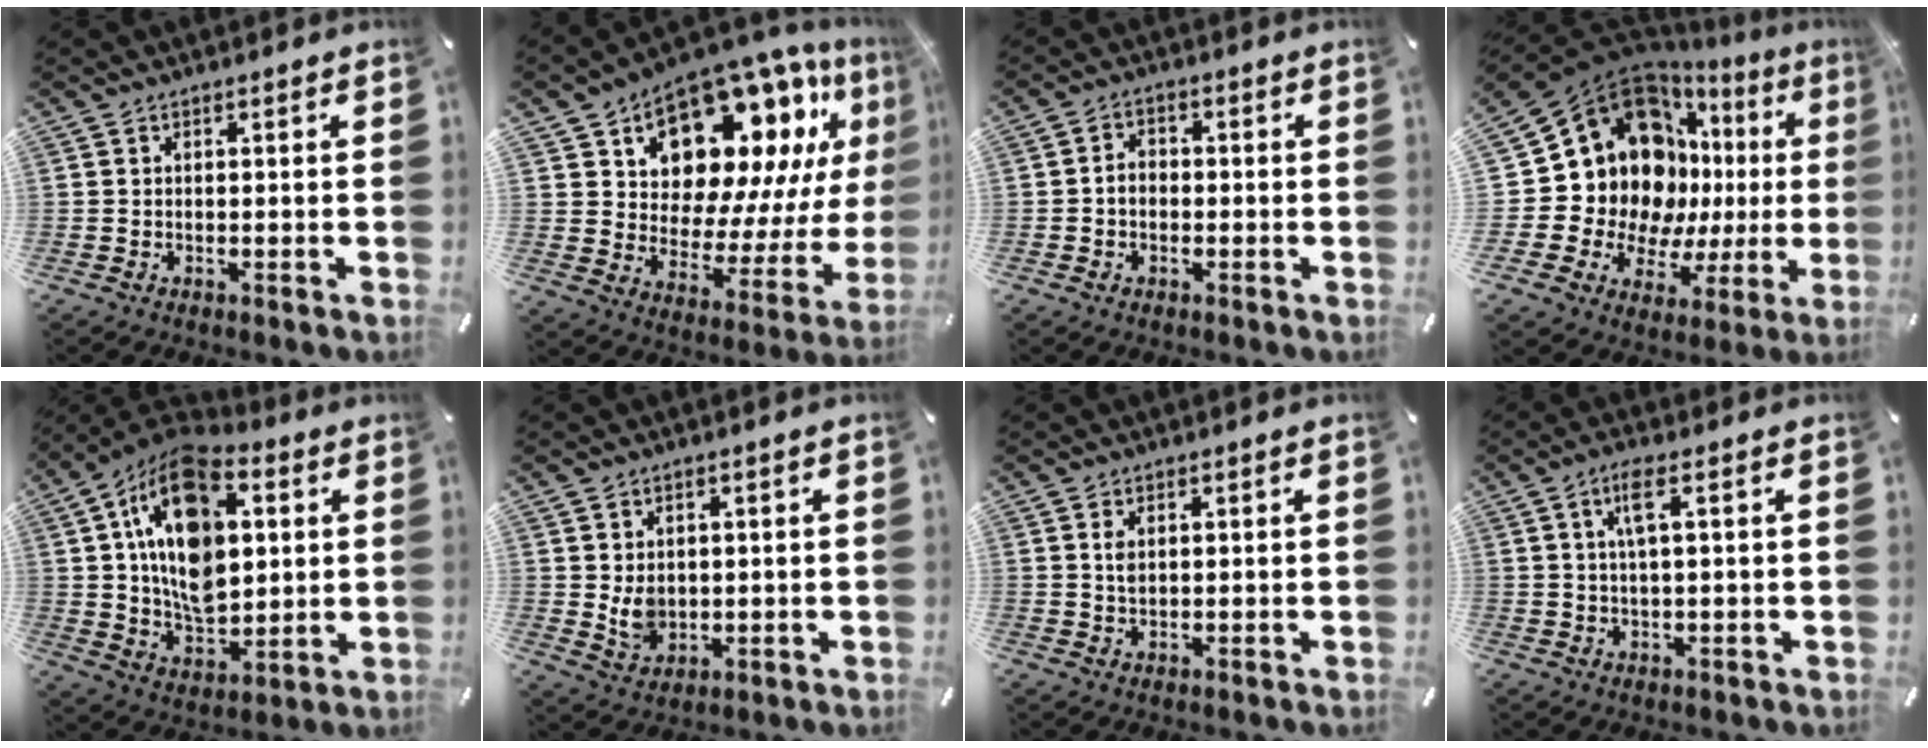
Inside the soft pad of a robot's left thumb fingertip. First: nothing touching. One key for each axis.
{"total": 17.2, "fx": 11.6, "fy": 9.9, "fz": 7.9, "tx": -0.115, "ty": -0.102, "tz": 0.199}
{"total": 3.5, "fx": -0.8, "fy": 2.6, "fz": 2.1, "tx": -0.040, "ty": 0.009, "tz": -0.016}
{"total": 21.9, "fx": 7.1, "fy": 16.0, "fz": 13.2, "tx": -0.234, "ty": -0.080, "tz": 0.145}
{"total": 19.4, "fx": 5.0, "fy": 12.6, "fz": 13.9, "tx": -0.261, "ty": -0.010, "tz": 0.085}
{"total": 5.1, "fx": 0.9, "fy": 4.4, "fz": 2.5, "tx": -0.047, "ty": -0.005, "tz": 0.015}
{"total": 2.0, "fx": 0.7, "fy": 1.0, "fz": 1.5, "tx": -0.034, "ty": 0.002, "tz": 0.012}
{"total": 4.8, "fx": 1.5, "fy": 1.2, "fz": 4.4, "tx": -0.090, "ty": 0.004, "tz": 0.024}